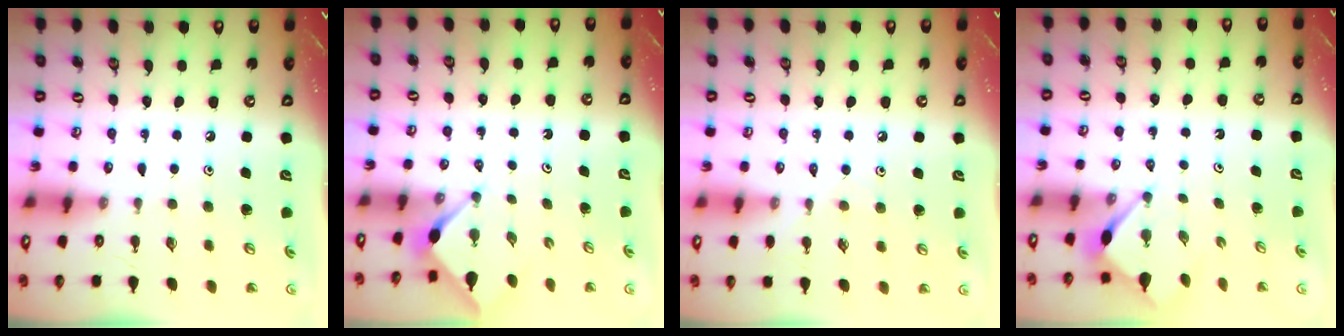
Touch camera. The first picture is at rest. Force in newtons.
{"total": 2.9, "press": 2.9, "slide": 0.4}
{"total": 6.0, "press": 6.0, "slide": 0.8}
{"total": 3.4, "press": 3.4, "slide": 0.3}